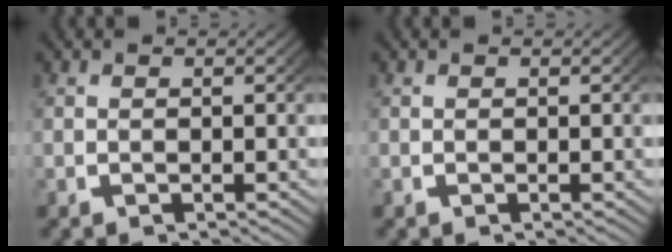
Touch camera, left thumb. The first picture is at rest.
{"total": 0.0}